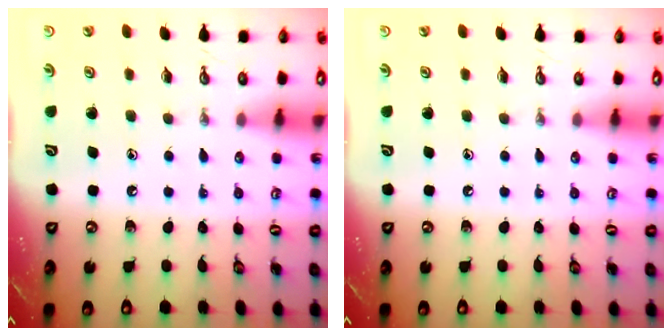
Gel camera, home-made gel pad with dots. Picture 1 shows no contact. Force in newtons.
{"total": 0.0}